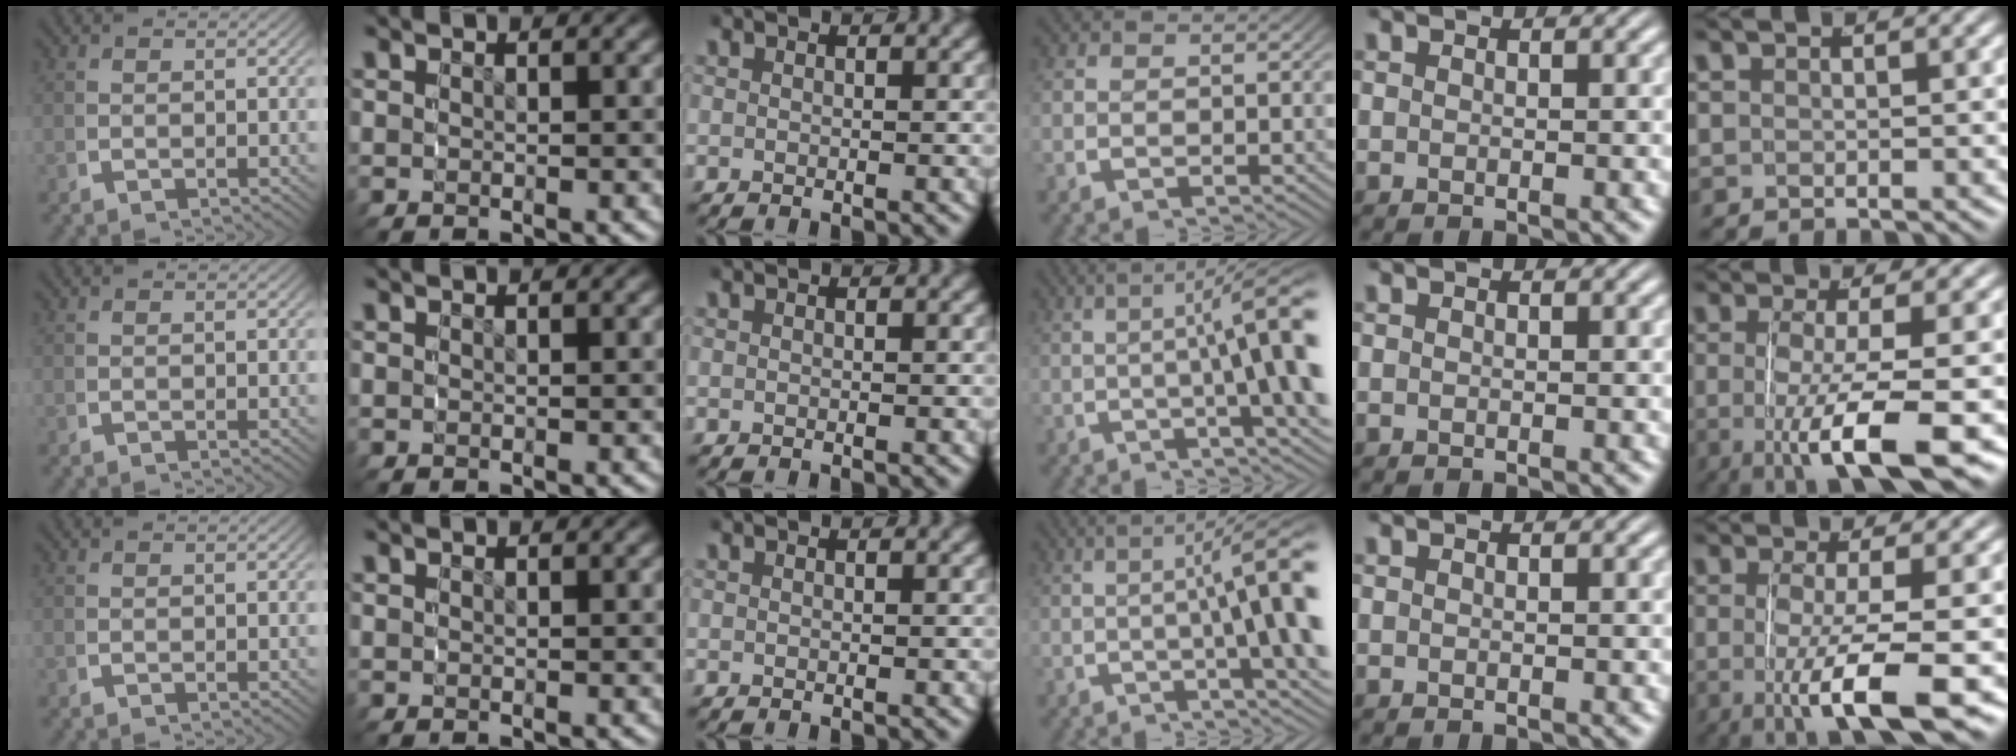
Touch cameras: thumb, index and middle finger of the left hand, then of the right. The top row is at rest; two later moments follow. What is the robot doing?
{"motion": "grasp_and_lifting", "object": "dispenser bottle"}